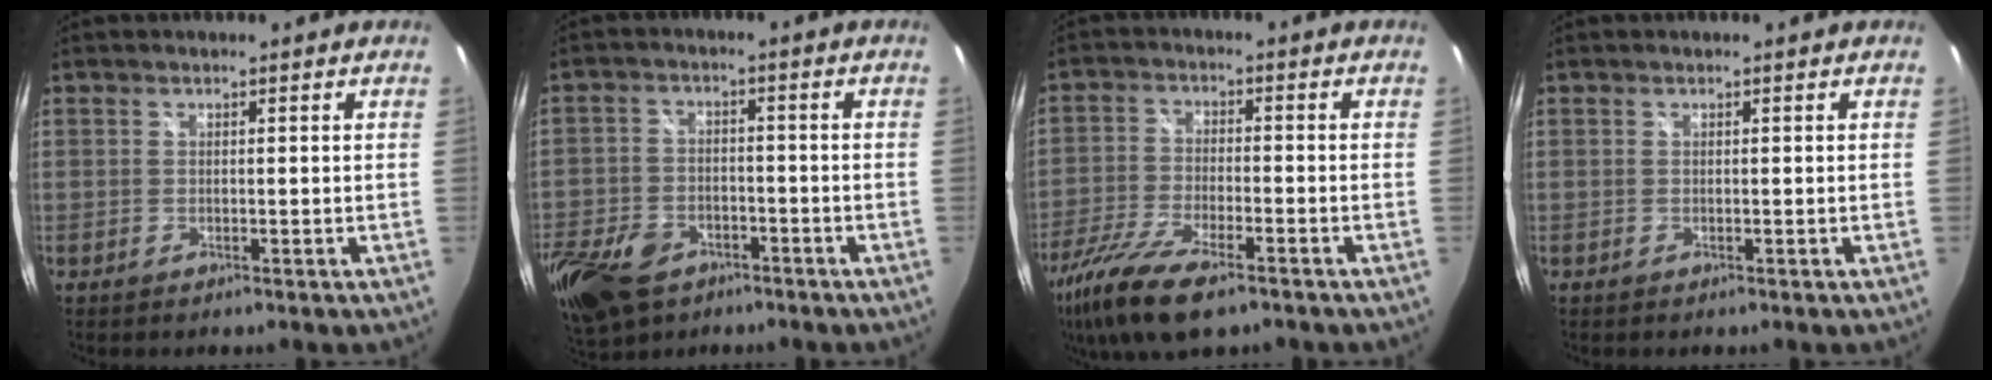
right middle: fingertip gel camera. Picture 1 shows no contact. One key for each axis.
{"total": 17.7, "fx": -9.9, "fy": 11.5, "fz": 9.2, "tx": -0.253, "ty": -0.029, "tz": -0.175}
{"total": 14.0, "fx": -9.5, "fy": 4.4, "fz": 9.4, "tx": -0.213, "ty": -0.043, "tz": -0.184}
{"total": 0.0}